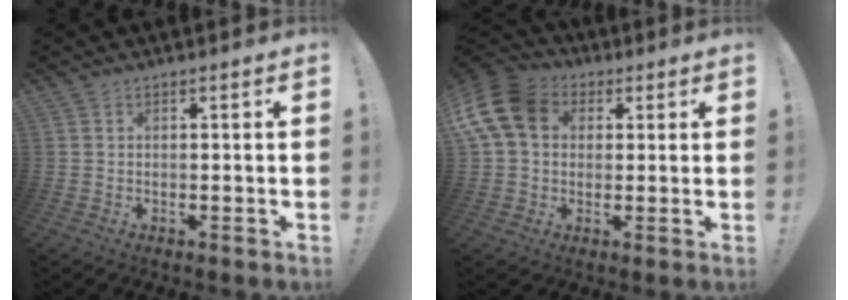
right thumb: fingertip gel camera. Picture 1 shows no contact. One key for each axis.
{"total": 14.6, "fx": 3.6, "fy": 11.2, "fz": 8.7, "tx": -0.177, "ty": 0.002, "tz": 0.075}